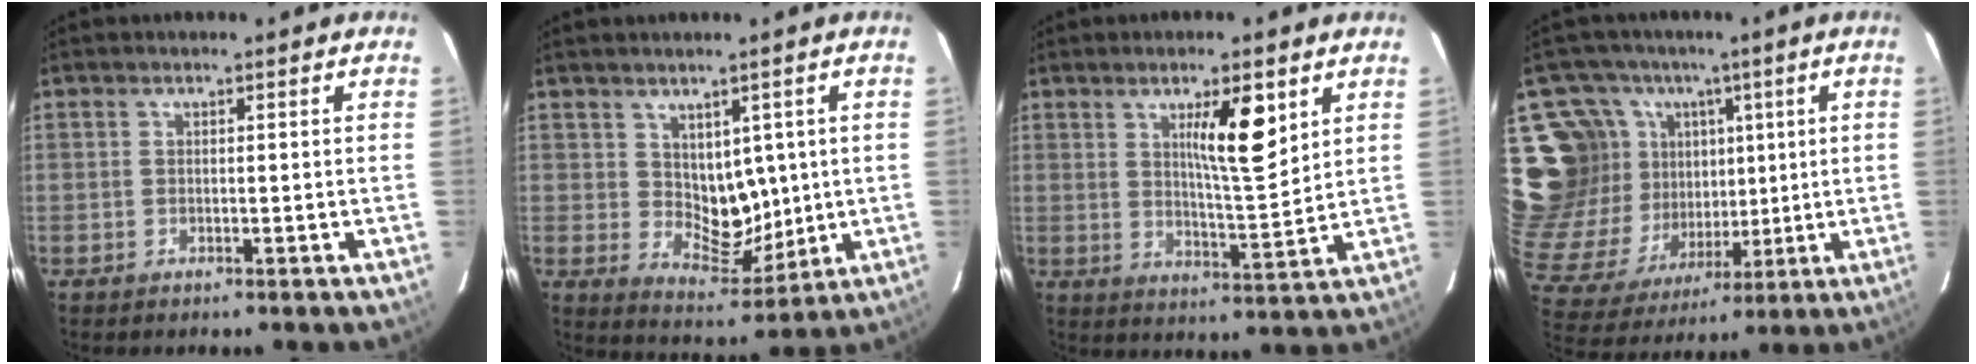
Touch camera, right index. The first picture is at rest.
{"total": 7.0, "force": [1.4, 4.7, 5.1], "torque": [-0.075, -0.004, 0.043]}
{"total": 8.5, "force": [3.9, 1.3, 7.5], "torque": [-0.121, -0.008, 0.064]}
{"total": 26.9, "force": [8.0, 21.2, 14.5], "torque": [-0.351, 0.080, 0.173]}